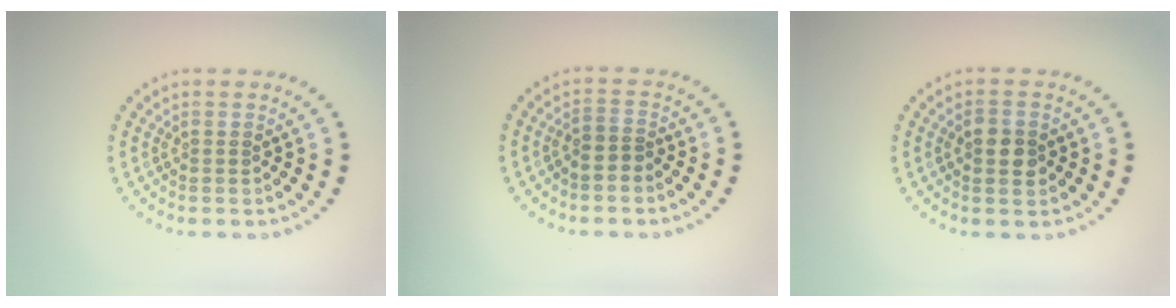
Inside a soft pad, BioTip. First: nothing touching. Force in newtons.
{"total": 1.6, "press": 1.4, "slide": 0.8}
{"total": 2.4, "press": 2.4, "slide": 0.1}